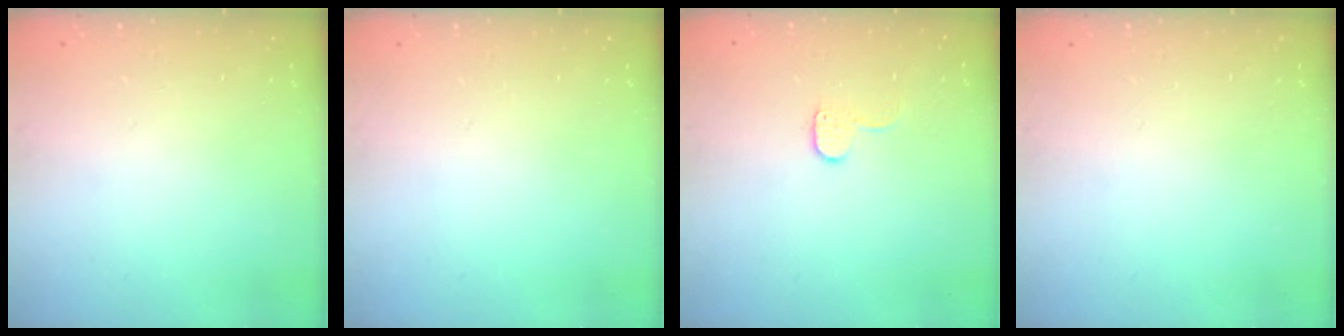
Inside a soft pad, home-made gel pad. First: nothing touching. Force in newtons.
{"total": 0.0}
{"total": 5.5, "press": 5.5, "slide": 0.5}
{"total": 0.0}